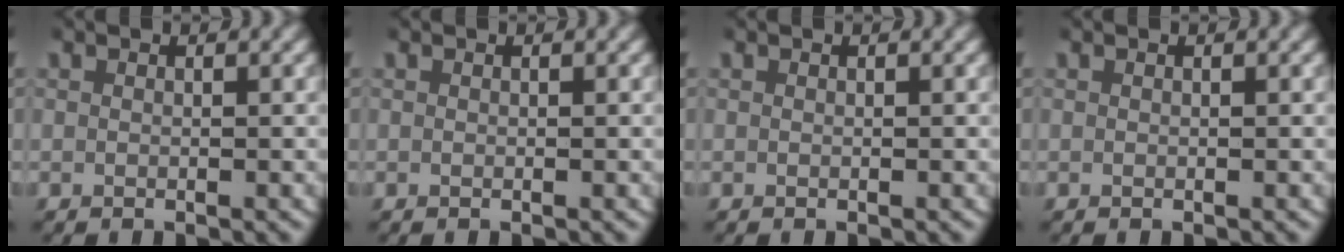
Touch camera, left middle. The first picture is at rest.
{"total": 0.0}
{"total": 0.0}
{"total": 0.0}